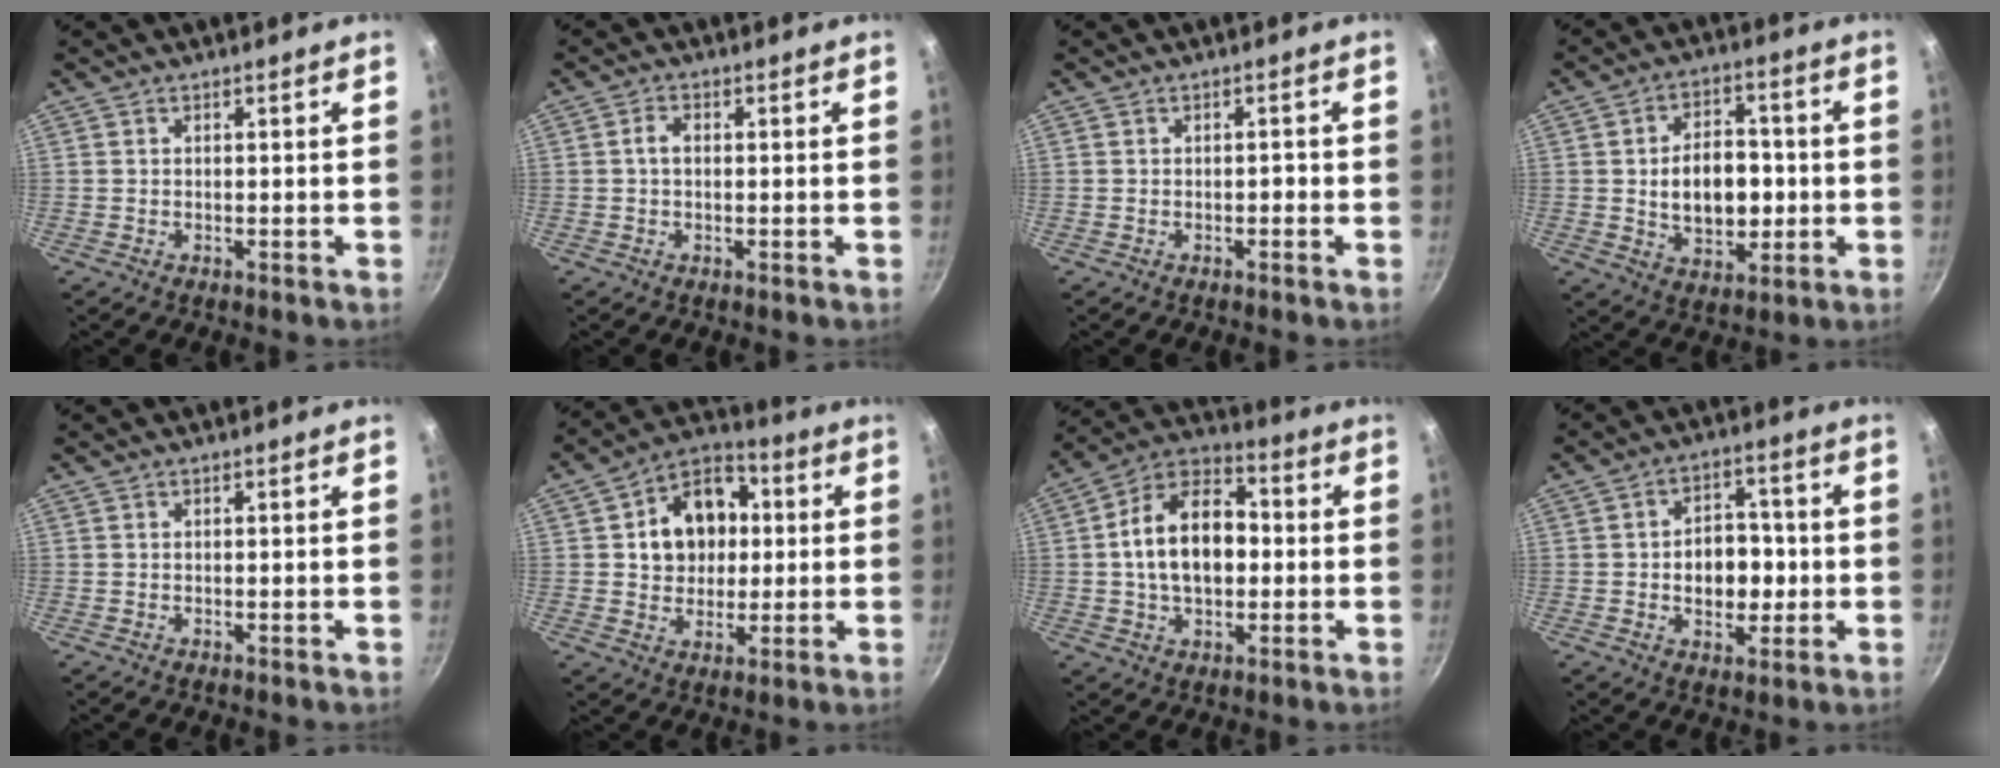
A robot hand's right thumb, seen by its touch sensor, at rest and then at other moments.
{"total": 2.3, "force": [0.1, 1.5, 1.7], "torque": [-0.030, 0.008, 0.000]}
{"total": 1.0, "force": [-0.5, 0.7, 0.6], "torque": [-0.003, 0.010, -0.005]}
{"total": 12.7, "force": [-0.4, 8.5, 9.3], "torque": [-0.116, 0.009, -0.002]}
{"total": 0.0}
{"total": 14.0, "force": [2.2, 11.1, 8.2], "torque": [-0.088, 0.016, 0.026]}
{"total": 15.9, "force": [0.3, 10.3, 12.1], "torque": [-0.173, 0.032, -0.010]}
{"total": 10.0, "force": [-0.8, 7.1, 7.0], "torque": [-0.068, 0.011, -0.014]}